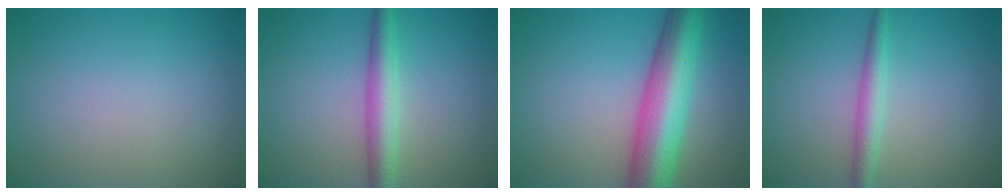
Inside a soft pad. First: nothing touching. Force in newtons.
{"total": 3.7, "press": 3.7, "slide": 0.0}
{"total": 9.4, "press": 9.4, "slide": 0.3}
{"total": 2.4, "press": 2.4, "slide": 0.0}